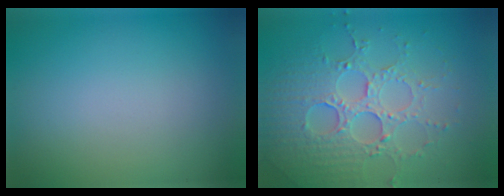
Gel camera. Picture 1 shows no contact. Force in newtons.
{"total": 5.2, "press": 4.6, "slide": 2.3}